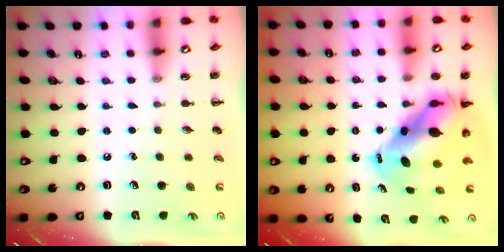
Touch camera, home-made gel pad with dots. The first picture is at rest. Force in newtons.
{"total": 9.6, "press": 9.3, "slide": 2.4}